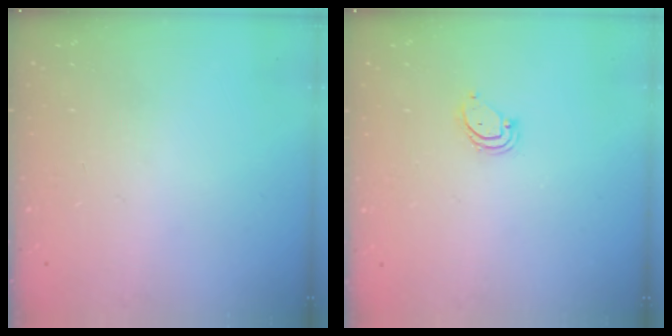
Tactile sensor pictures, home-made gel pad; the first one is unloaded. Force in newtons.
{"total": 3.3, "press": 3.3, "slide": 0.4}